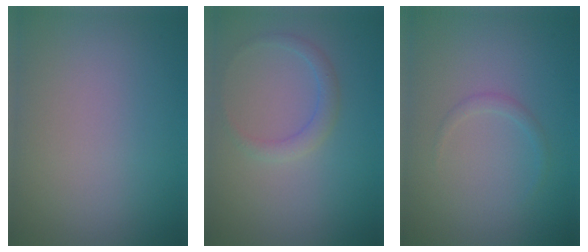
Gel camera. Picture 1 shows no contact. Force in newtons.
{"total": 1.5, "press": 1.5, "slide": 0.0}
{"total": 0.8, "press": 0.8, "slide": 0.1}